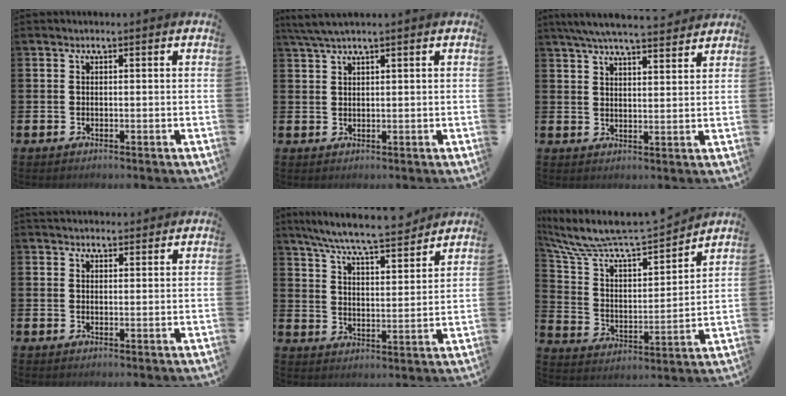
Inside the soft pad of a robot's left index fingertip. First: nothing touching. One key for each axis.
{"total": 2.6, "fx": 2.2, "fy": 0.0, "fz": 1.5, "tx": -0.037, "ty": 0.001, "tz": 0.040}
{"total": 6.4, "fx": 6.0, "fy": 0.5, "fz": 2.1, "tx": -0.053, "ty": -0.026, "tz": 0.108}
{"total": 2.3, "fx": 2.2, "fy": 0.7, "fz": 0.0, "tx": 0.002, "ty": -0.008, "tz": 0.040}
{"total": 8.2, "fx": 7.7, "fy": 0.4, "fz": 2.9, "tx": -0.085, "ty": -0.051, "tz": 0.135}
{"total": 8.7, "fx": 8.1, "fy": 1.9, "fz": 2.5, "tx": -0.101, "ty": -0.068, "tz": 0.133}